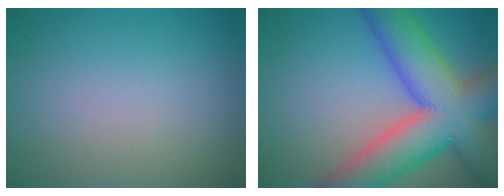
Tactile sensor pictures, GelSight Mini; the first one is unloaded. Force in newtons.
{"total": 13.1, "press": 13.1, "slide": 0.7}